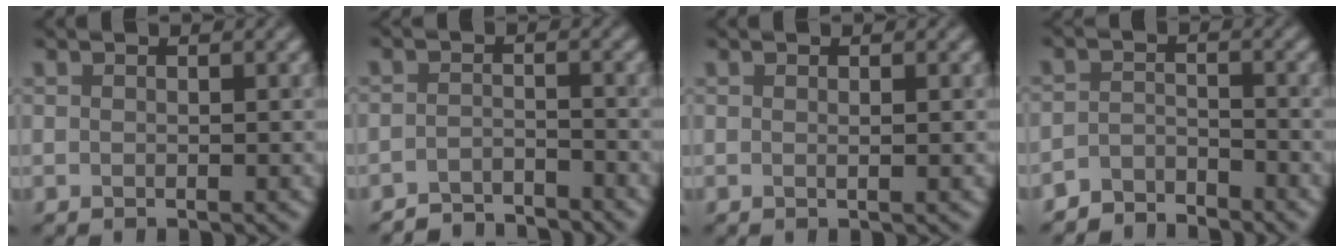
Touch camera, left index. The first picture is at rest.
{"total": 3.0, "force": [-3.0, 0.3, -0.1], "torque": [0.005, 0.007, -0.055]}
{"total": 0.5, "force": [0.1, 0.2, 0.5], "torque": [-0.005, 0.004, -0.002]}
{"total": 3.0, "force": [-3.0, 0.6, -0.1], "torque": [0.004, 0.007, -0.062]}